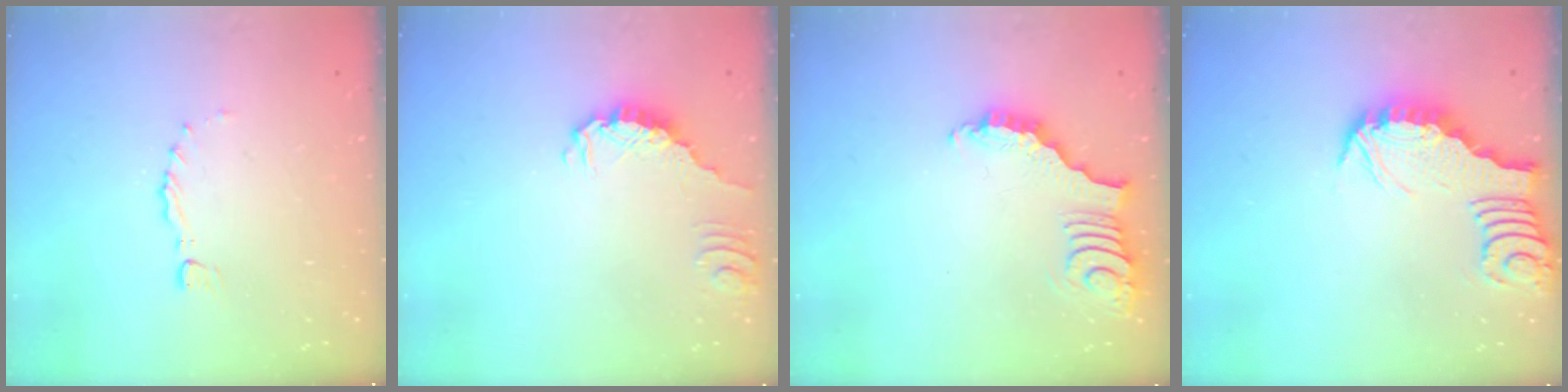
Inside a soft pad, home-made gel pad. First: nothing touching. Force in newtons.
{"total": 0.6, "press": 0.6, "slide": 0.2}
{"total": 3.9, "press": 3.8, "slide": 0.5}
{"total": 3.0, "press": 3.0, "slide": 0.3}